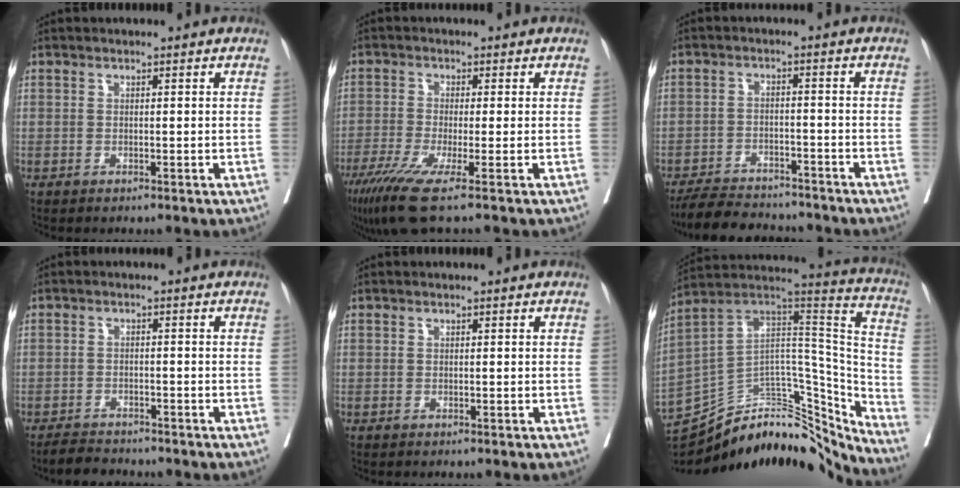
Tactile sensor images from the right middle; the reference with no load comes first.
{"total": 8.5, "force": [-5.4, -0.4, 6.5], "torque": [-0.111, -0.026, -0.095]}
{"total": 9.9, "force": [-9.0, 2.7, 2.9], "torque": [-0.040, -0.001, -0.139]}
{"total": 3.3, "force": [-3.2, 0.9, 0.3], "torque": [-0.010, -0.008, -0.057]}
{"total": 0.0}
{"total": 29.5, "force": [-25.4, 9.9, 11.3], "torque": [-0.159, 0.047, -0.372]}